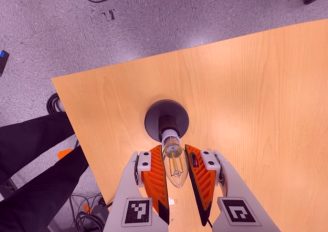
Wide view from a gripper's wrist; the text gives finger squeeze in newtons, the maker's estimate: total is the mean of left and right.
{"total": 12.3, "left": 12.6, "right": 11.9}